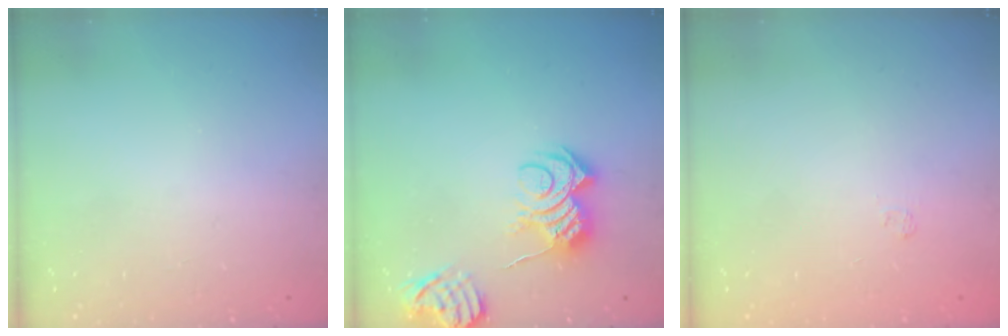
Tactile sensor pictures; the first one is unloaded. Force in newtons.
{"total": 10.9, "press": 10.8, "slide": 1.1}
{"total": 1.7, "press": 1.2, "slide": 1.1}